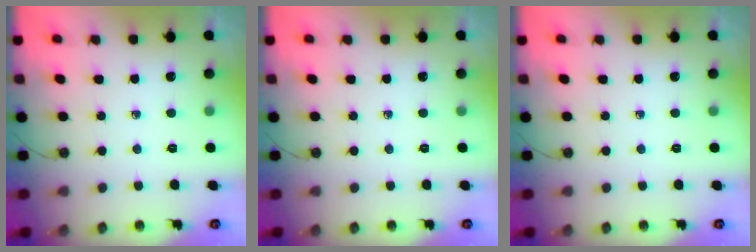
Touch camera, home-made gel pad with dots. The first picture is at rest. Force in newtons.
{"total": 0.0}
{"total": 0.0}